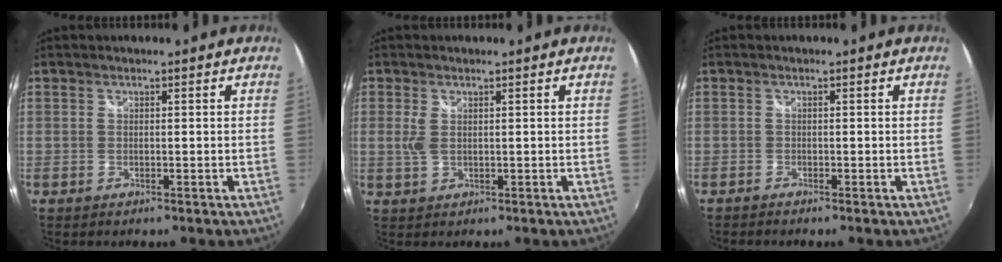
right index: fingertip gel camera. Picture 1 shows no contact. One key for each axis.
{"total": 2.4, "fx": 0.5, "fy": 1.2, "fz": 2.0, "tx": -0.041, "ty": -0.001, "tz": 0.010}
{"total": 0.7, "fx": -0.7, "fy": 0.0, "fz": 0.2, "tx": -0.007, "ty": -0.005, "tz": -0.016}